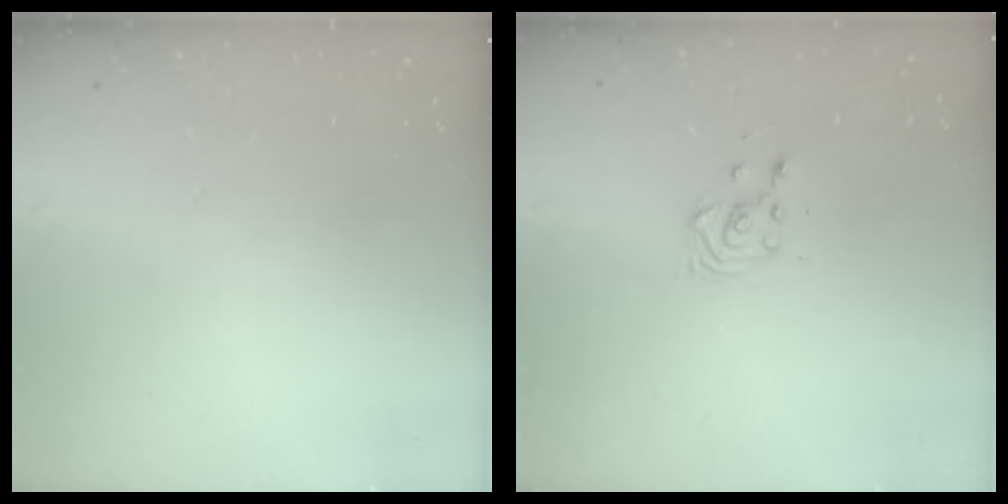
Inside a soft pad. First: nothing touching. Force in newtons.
{"total": 3.3, "press": 3.3, "slide": 0.2}